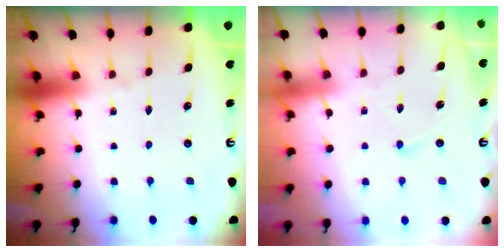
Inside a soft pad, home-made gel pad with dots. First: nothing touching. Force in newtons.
{"total": 4.7, "press": 4.6, "slide": 0.4}